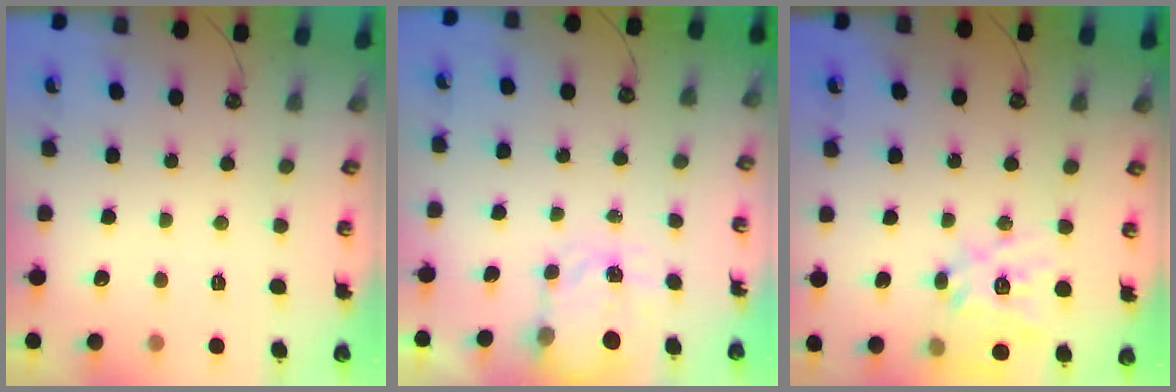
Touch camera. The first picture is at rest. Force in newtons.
{"total": 4.0, "press": 3.9, "slide": 0.6}
{"total": 16.3, "press": 16.3, "slide": 1.6}